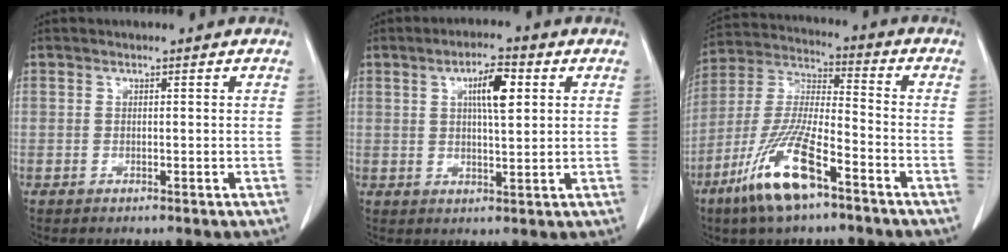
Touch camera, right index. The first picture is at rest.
{"total": 6.2, "force": [2.1, 1.4, 5.7], "torque": [-0.097, 0.006, 0.035]}
{"total": 14.3, "force": [-8.3, 2.6, 11.4], "torque": [-0.241, -0.022, -0.156]}